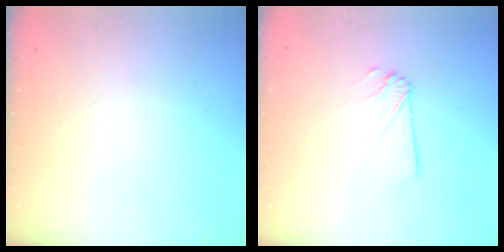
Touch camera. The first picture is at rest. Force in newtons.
{"total": 2.2, "press": 2.2, "slide": 0.1}